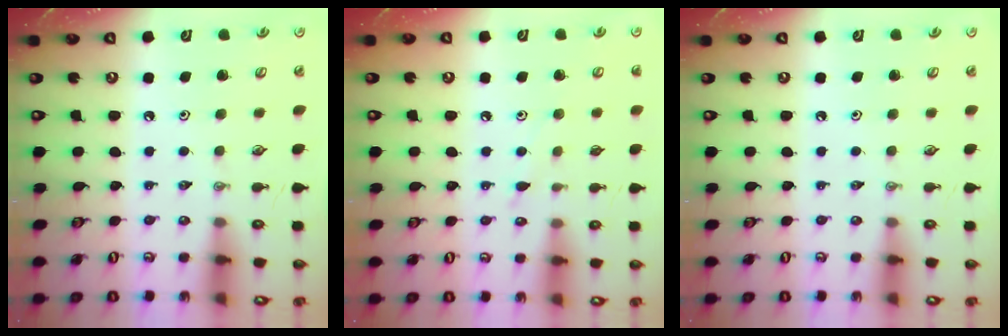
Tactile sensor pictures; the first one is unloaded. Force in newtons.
{"total": 5.2, "press": 5.2, "slide": 0.6}
{"total": 0.0}